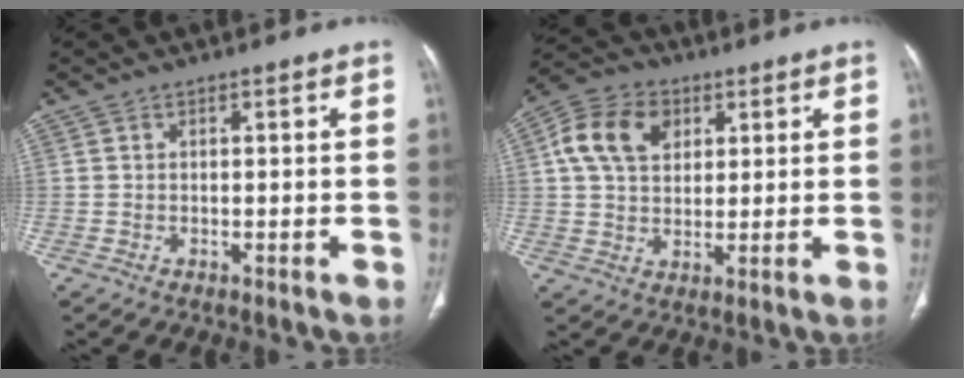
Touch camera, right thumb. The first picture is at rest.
{"total": 11.3, "force": [3.7, 8.1, 7.0], "torque": [-0.114, 0.006, 0.062]}